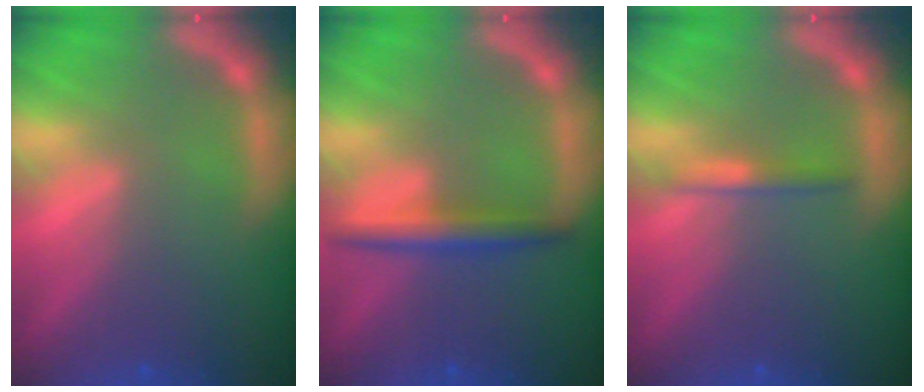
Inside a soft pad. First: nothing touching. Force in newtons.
{"total": 3.0}
{"total": 1.4}